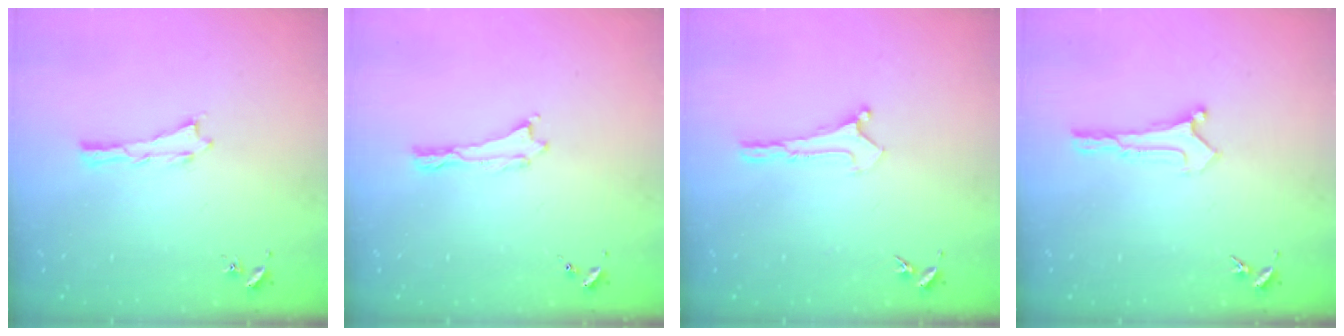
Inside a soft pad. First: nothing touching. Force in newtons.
{"total": 0.0}
{"total": 0.0}
{"total": 0.0}